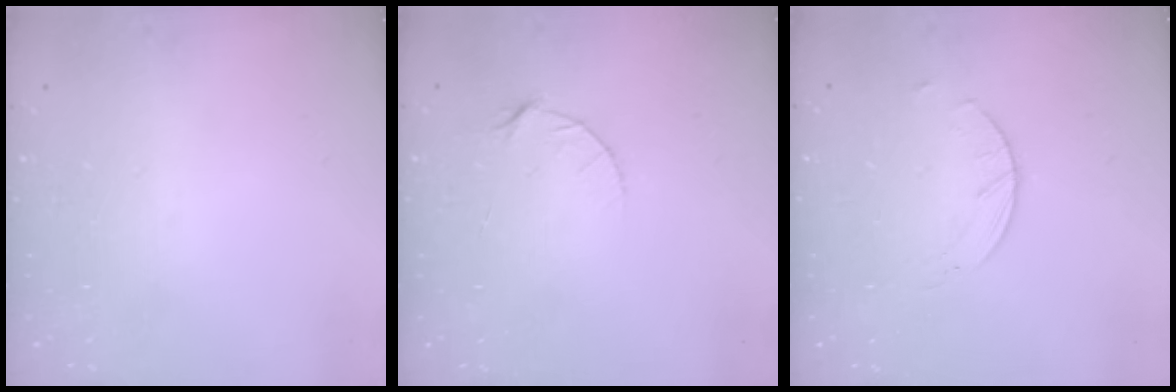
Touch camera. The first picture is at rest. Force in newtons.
{"total": 5.5, "press": 5.4, "slide": 0.6}
{"total": 2.0, "press": 2.0, "slide": 0.3}